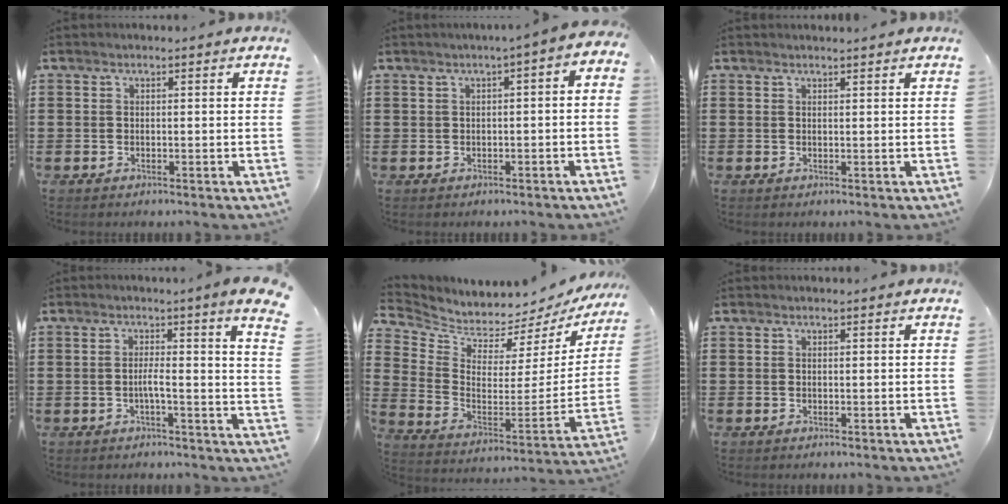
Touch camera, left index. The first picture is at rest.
{"total": 1.8, "force": [-1.0, 0.6, 1.4], "torque": [-0.027, 0.002, -0.024]}
{"total": 0.9, "force": [0.9, -0.1, 0.1], "torque": [-0.004, -0.002, 0.018]}
{"total": 3.9, "force": [0.7, -0.6, 3.8], "torque": [-0.074, -0.011, 0.010]}
{"total": 4.8, "force": [4.8, 0.5, 0.2], "torque": [-0.040, -0.062, 0.077]}
{"total": 0.0}